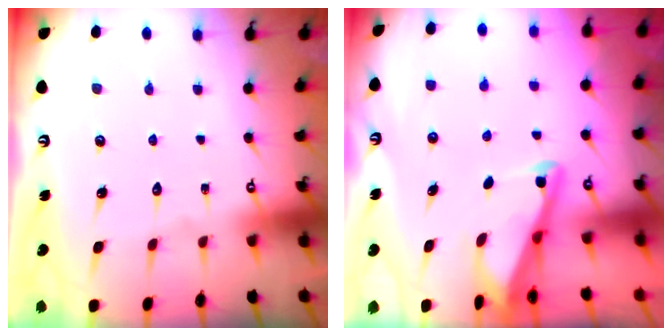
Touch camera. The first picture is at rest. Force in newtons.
{"total": 2.7, "press": 2.6, "slide": 0.4}